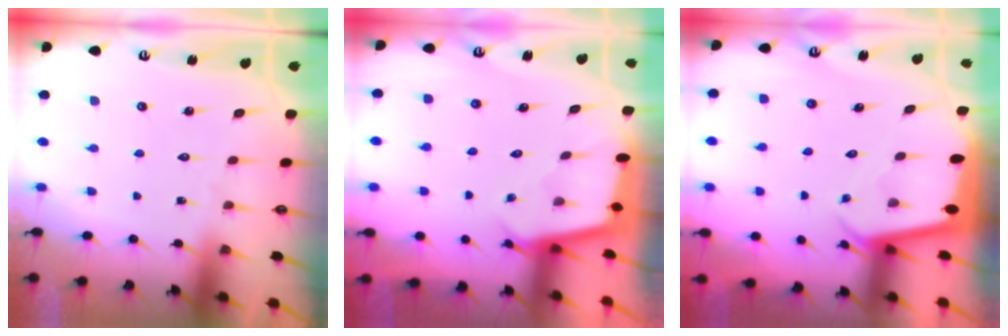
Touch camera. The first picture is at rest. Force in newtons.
{"total": 2.2, "press": 2.2, "slide": 0.2}
{"total": 2.1, "press": 2.1, "slide": 0.1}